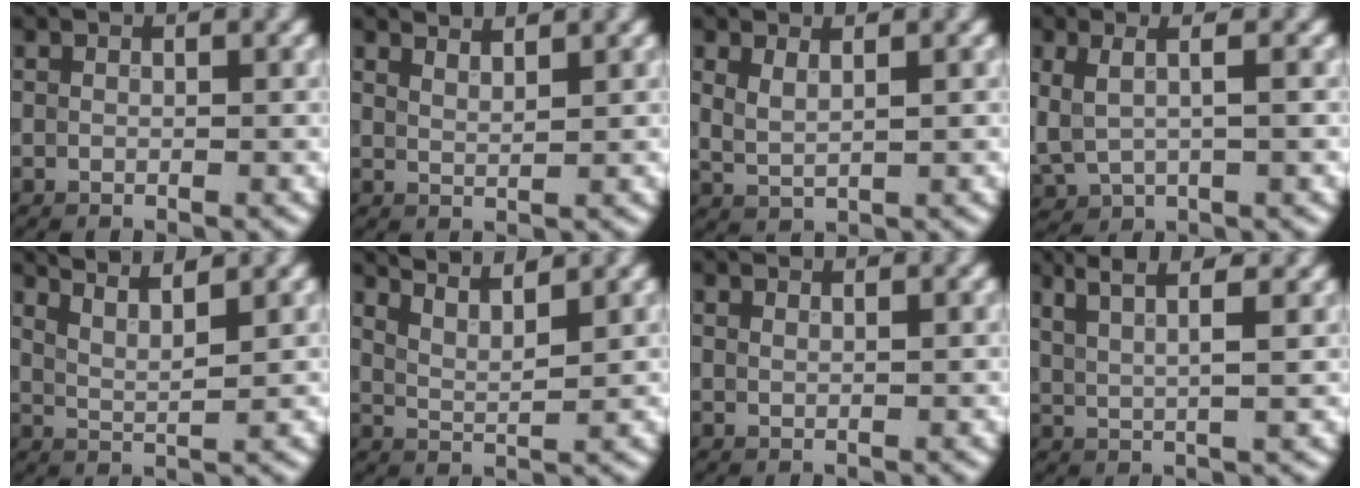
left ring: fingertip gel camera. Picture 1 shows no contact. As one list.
[{"total": 2.6, "force": [2.3, 0.6, 1.0], "torque": [0.001, 0.011, 0.019]}, {"total": 1.9, "force": [1.1, 0.7, 1.3], "torque": [-0.029, -0.005, 0.026]}, {"total": 3.7, "force": [1.3, 1.6, 3.1], "torque": [-0.056, 0.007, 0.018]}, {"total": 4.4, "force": [3.6, 0.9, 2.3], "torque": [-0.022, 0.011, 0.041]}, {"total": 5.0, "force": [4.3, 1.1, 2.4], "torque": [-0.025, 0.015, 0.048]}, {"total": 0.6, "force": [0.6, 0.1, 0.3], "torque": [-0.001, 0.000, 0.009]}, {"total": 4.9, "force": [3.4, 1.2, 3.4], "torque": [-0.049, 0.018, 0.039]}]